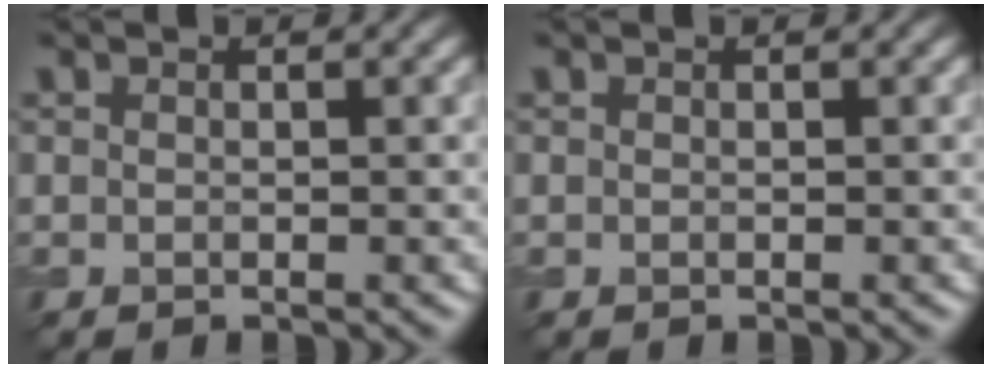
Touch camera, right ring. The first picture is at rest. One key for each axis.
{"total": 0.0}